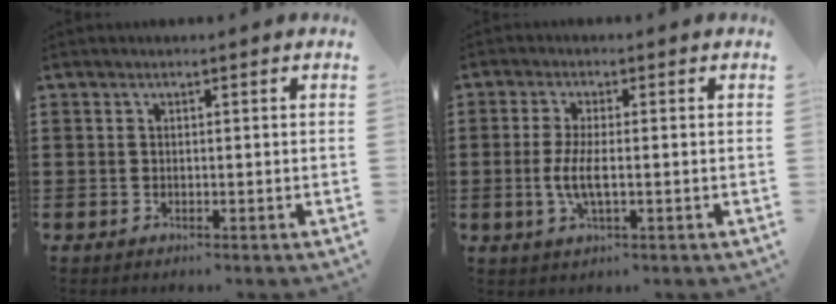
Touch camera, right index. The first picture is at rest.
{"total": 4.8, "force": [-0.8, 1.3, 4.5], "torque": [-0.106, -0.006, -0.024]}